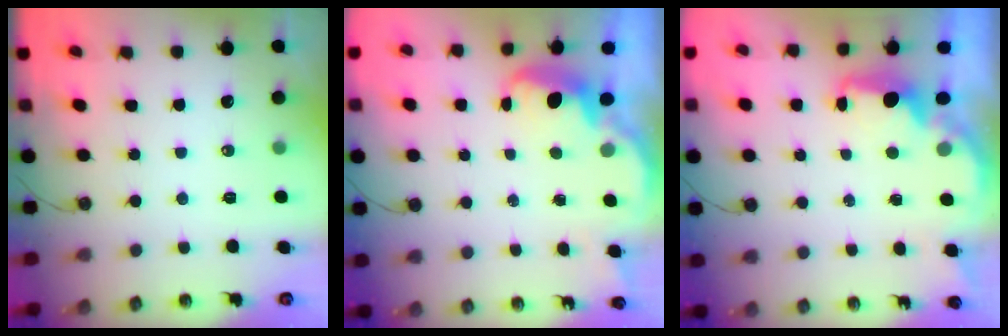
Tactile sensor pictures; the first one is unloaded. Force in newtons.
{"total": 2.5, "press": 2.4, "slide": 0.7}
{"total": 2.8, "press": 2.6, "slide": 0.9}